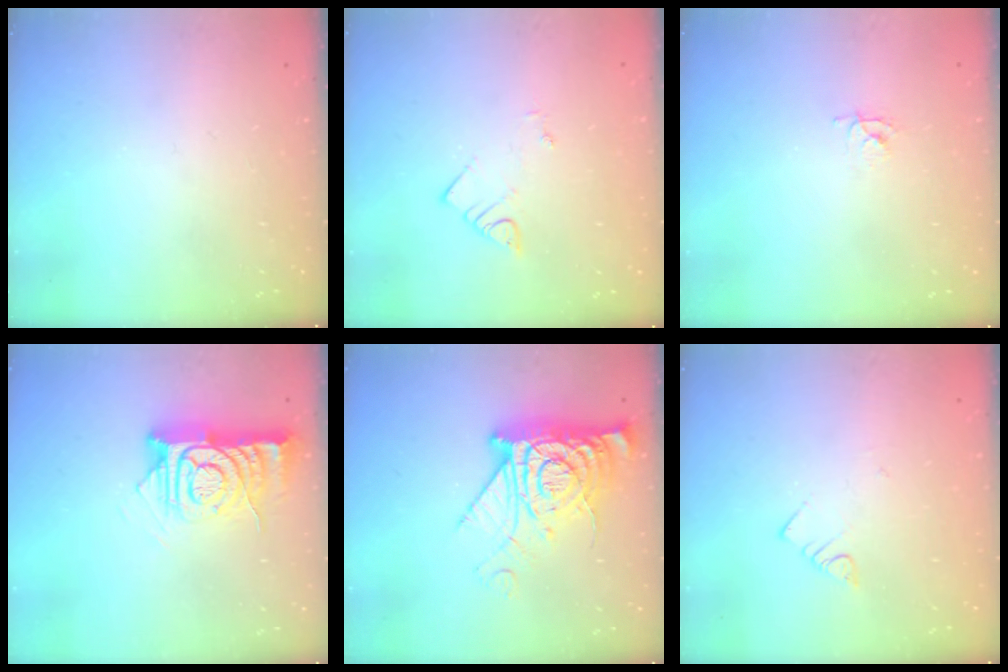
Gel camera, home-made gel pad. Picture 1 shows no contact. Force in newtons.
{"total": 1.9, "press": 1.8, "slide": 0.4}
{"total": 4.3, "press": 4.2, "slide": 0.5}
{"total": 12.0, "press": 11.9, "slide": 1.2}
{"total": 15.2, "press": 15.1, "slide": 1.8}
{"total": 2.9, "press": 2.9, "slide": 0.2}